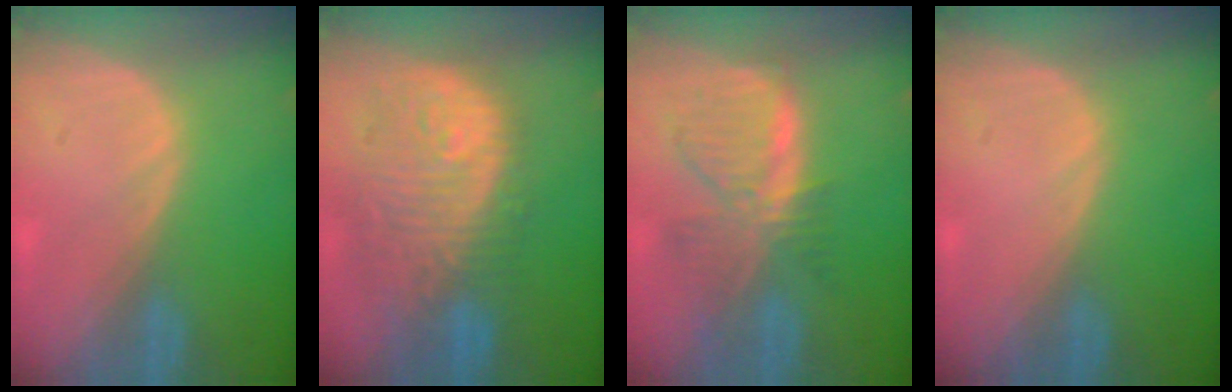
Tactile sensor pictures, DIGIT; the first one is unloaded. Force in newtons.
{"total": 12.0, "press": 10.7, "slide": 5.4}
{"total": 7.7, "press": 6.9, "slide": 3.4}
{"total": 0.0}